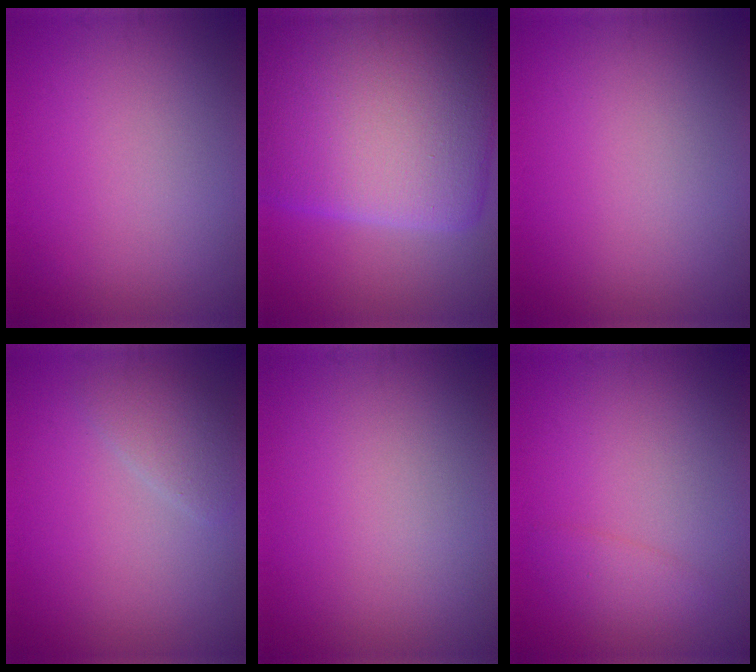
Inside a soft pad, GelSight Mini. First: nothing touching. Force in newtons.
{"total": 16.8, "press": 16.8, "slide": 0.3}
{"total": 0.0}
{"total": 2.0, "press": 2.0, "slide": 0.2}
{"total": 0.0}
{"total": 1.5, "press": 1.5, "slide": 0.2}